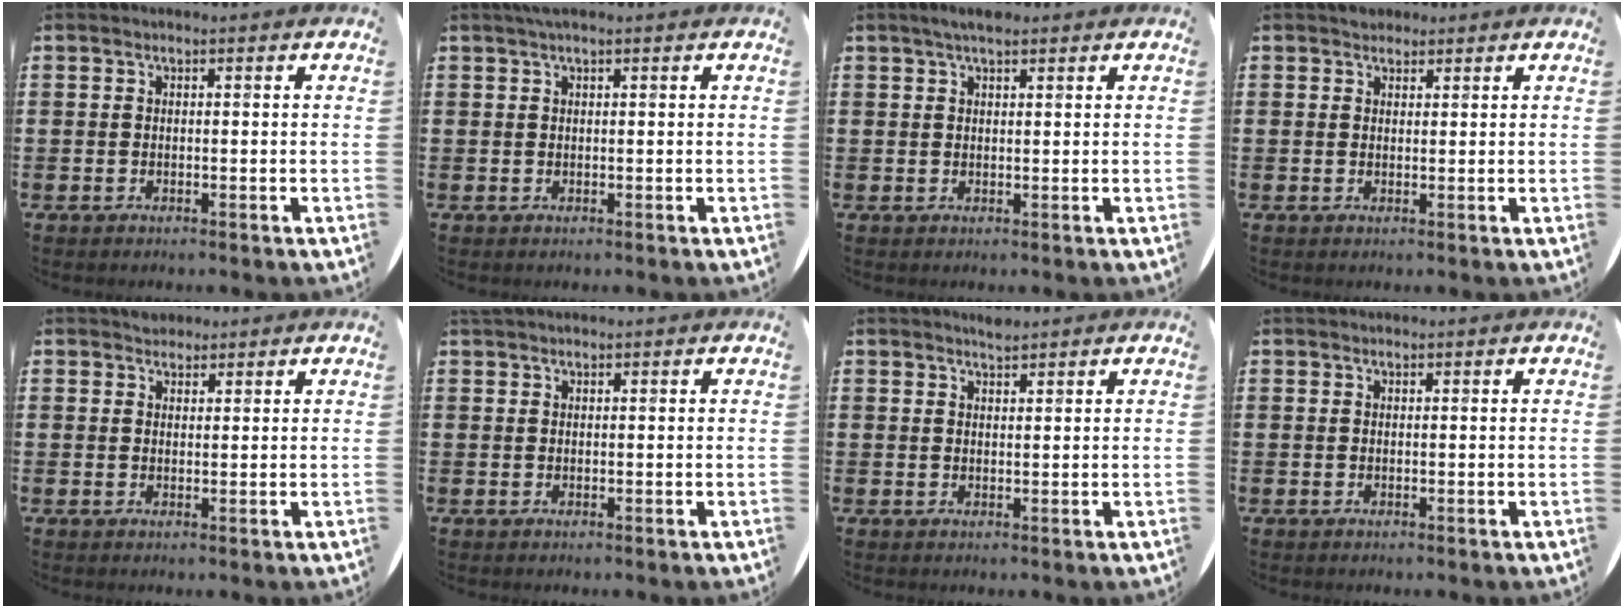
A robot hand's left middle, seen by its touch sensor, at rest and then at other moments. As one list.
[{"total": 0.9, "force": [0.6, 0.0, 0.7], "torque": [-0.014, 0.003, 0.011]}, {"total": 2.4, "force": [1.9, 0.7, 1.4], "torque": [-0.022, 0.002, 0.031]}, {"total": 1.5, "force": [1.4, 0.6, -0.1], "torque": [0.007, 0.000, 0.026]}, {"total": 1.7, "force": [1.6, 0.6, -0.2], "torque": [0.008, 0.000, 0.031]}, {"total": 0.7, "force": [0.7, 0.1, 0.0], "torque": [-0.002, 0.001, 0.014]}, {"total": 1.5, "force": [1.5, 0.0, 0.1], "torque": [-0.004, -0.001, 0.029]}, {"total": 0.0}]